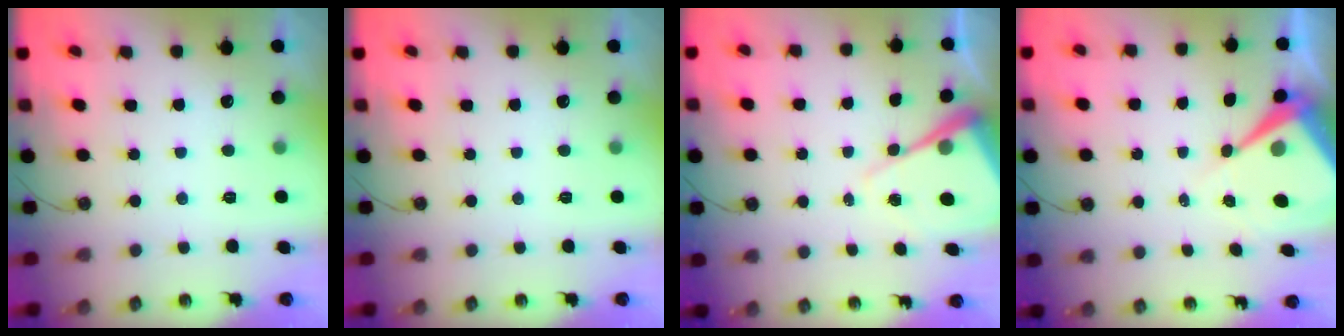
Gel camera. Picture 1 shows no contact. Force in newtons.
{"total": 0.0}
{"total": 9.9, "press": 9.9, "slide": 0.9}
{"total": 9.1, "press": 9.1, "slide": 0.7}